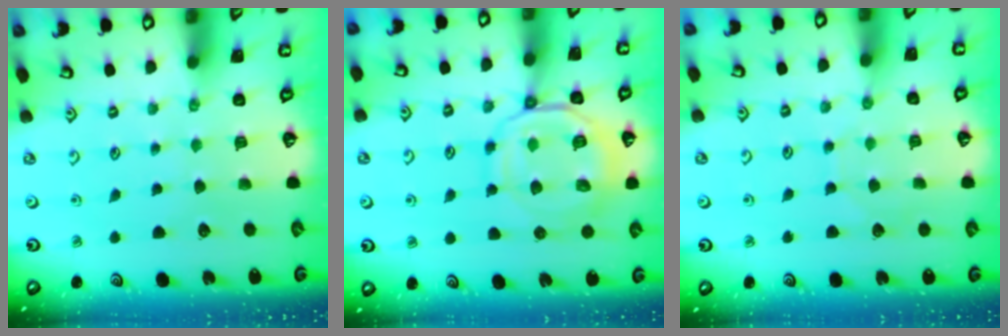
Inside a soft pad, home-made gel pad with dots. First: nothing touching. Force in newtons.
{"total": 12.0, "press": 11.9, "slide": 1.2}
{"total": 3.6, "press": 3.6, "slide": 0.4}